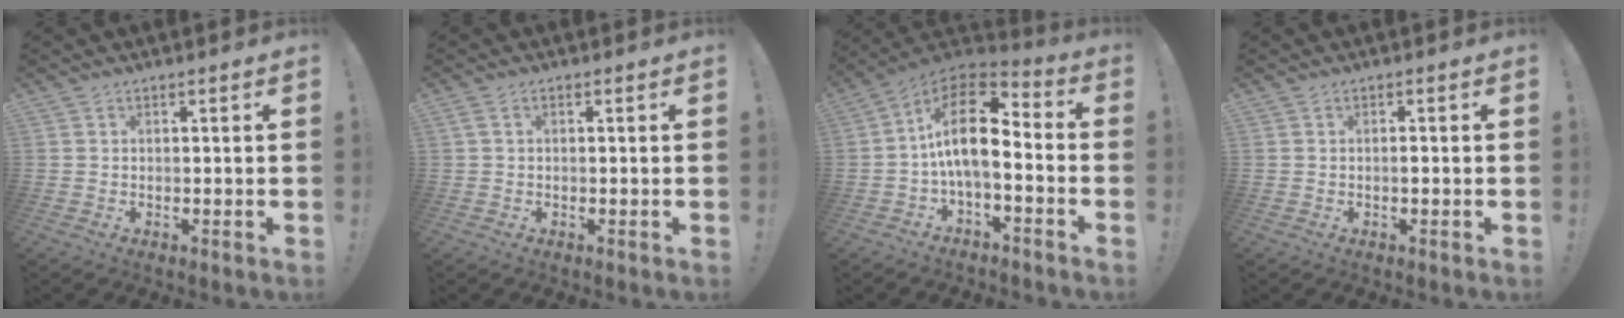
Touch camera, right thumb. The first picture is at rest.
{"total": 1.4, "force": [0.1, 0.7, 1.2], "torque": [-0.027, 0.005, 0.003]}
{"total": 15.1, "force": [0.9, 6.9, 13.3], "torque": [-0.237, -0.002, 0.017]}
{"total": 0.7, "force": [-0.3, 0.3, 0.5], "torque": [-0.002, -0.001, -0.008]}